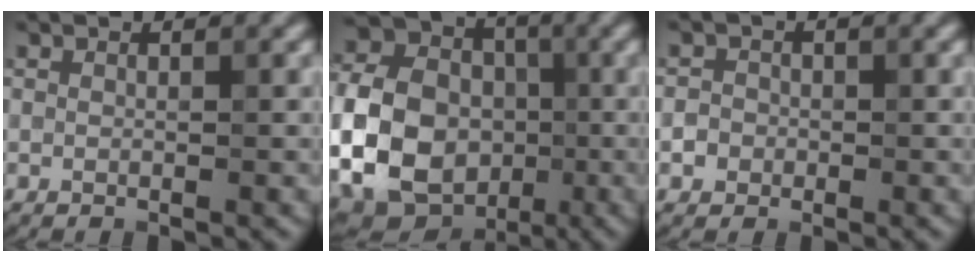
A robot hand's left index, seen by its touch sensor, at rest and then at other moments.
{"total": 18.2, "force": [-2.9, 15.6, 9.0], "torque": [-0.204, 0.006, -0.084]}
{"total": 2.1, "force": [-0.5, 2.0, 0.5], "torque": [0.016, 0.016, -0.025]}